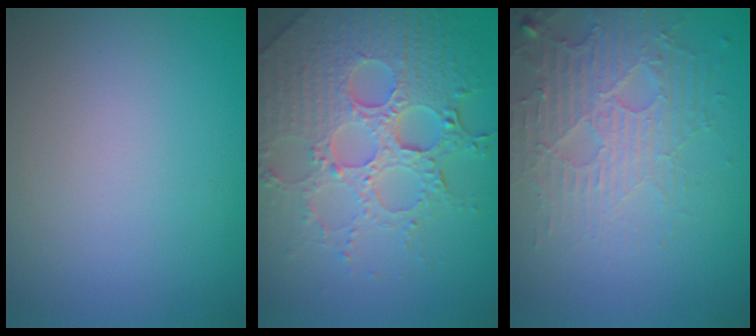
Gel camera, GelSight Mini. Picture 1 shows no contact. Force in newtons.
{"total": 8.2, "press": 6.0, "slide": 5.6}
{"total": 3.9, "press": 3.8, "slide": 1.0}